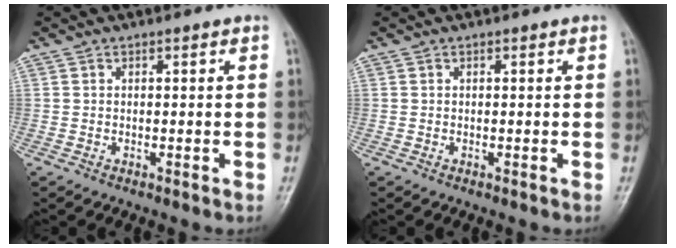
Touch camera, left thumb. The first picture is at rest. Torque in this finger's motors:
{"motor_torque": [0.00, 0.00, -0.01, -0.01, 0.00]}